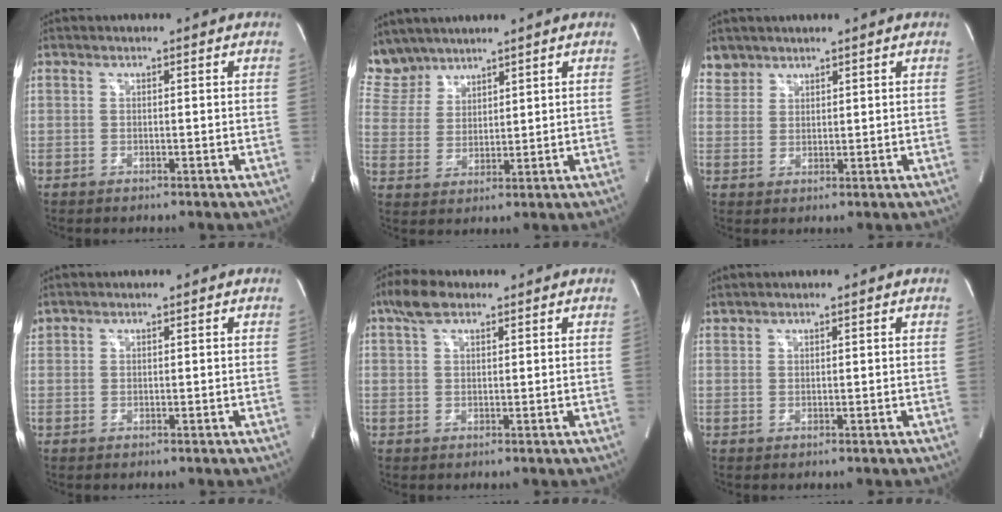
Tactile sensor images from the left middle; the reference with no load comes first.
{"total": 6.6, "force": [6.1, 2.5, 0.1], "torque": [-0.012, 0.008, 0.139]}
{"total": 3.3, "force": [2.8, 1.7, -0.4], "torque": [0.015, 0.008, 0.055]}
{"total": 1.0, "force": [1.0, 0.2, 0.1], "torque": [-0.012, 0.011, 0.024]}
{"total": 4.4, "force": [3.0, 1.9, 2.7], "torque": [-0.065, 0.017, 0.060]}
{"total": 1.5, "force": [1.4, -0.1, 0.4], "torque": [-0.015, 0.015, 0.036]}